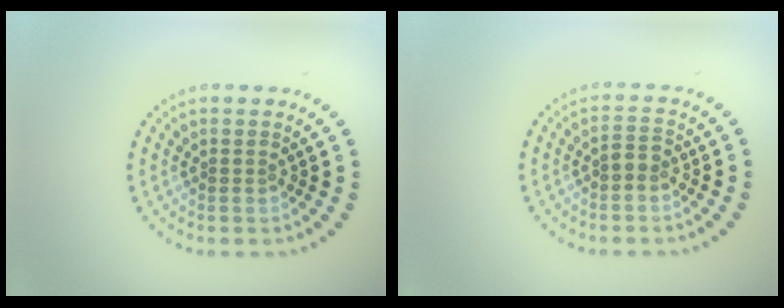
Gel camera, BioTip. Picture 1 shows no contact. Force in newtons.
{"total": 1.2, "press": 1.1, "slide": 0.4}